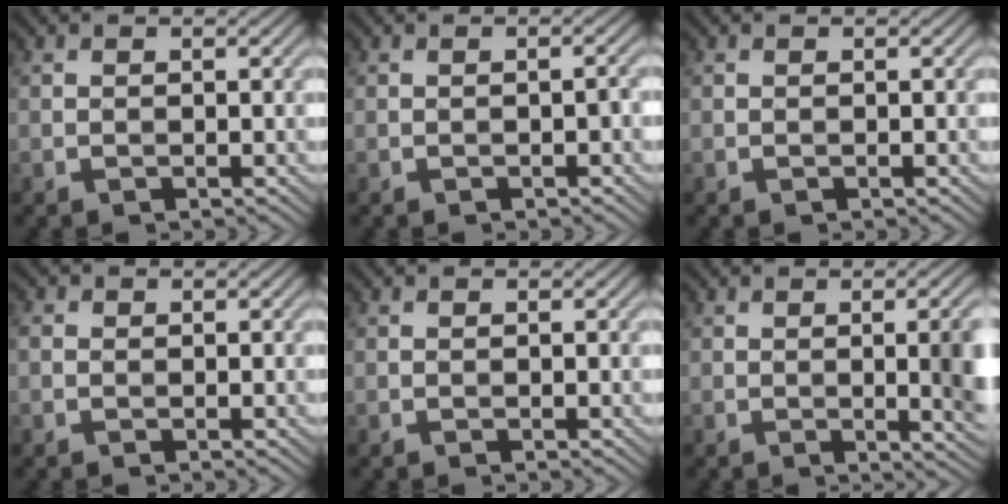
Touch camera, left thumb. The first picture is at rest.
{"total": 0.9, "force": [-0.3, 0.1, 0.8], "torque": [-0.010, 0.003, -0.004]}
{"total": 0.0}
{"total": 1.1, "force": [0.0, 1.0, 0.5], "torque": [-0.010, 0.000, -0.004]}
{"total": 0.0}
{"total": 7.8, "force": [-0.4, 2.2, 7.5], "torque": [-0.094, -0.001, -0.001]}